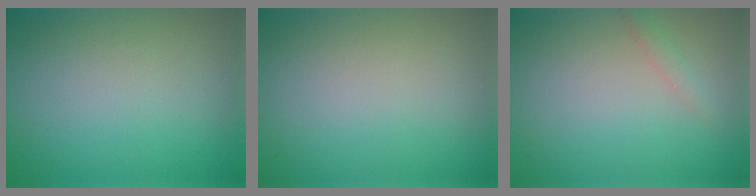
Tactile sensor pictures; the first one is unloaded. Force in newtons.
{"total": 0.0}
{"total": 0.9, "press": 0.9, "slide": 0.0}